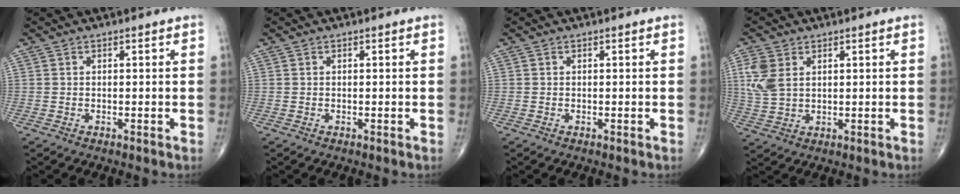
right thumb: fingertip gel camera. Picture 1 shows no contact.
{"total": 0.0}
{"total": 0.0}
{"total": 6.6, "force": [2.2, 4.2, 4.5], "torque": [-0.103, 0.000, 0.051]}